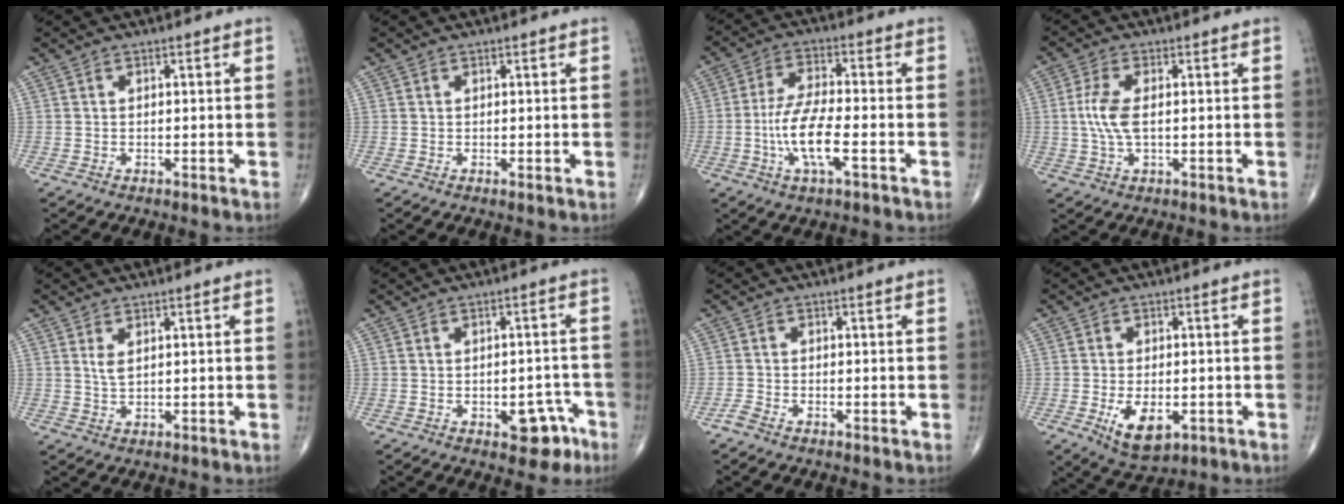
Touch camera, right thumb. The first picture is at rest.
{"total": 0.0}
{"total": 10.2, "force": [-3.0, 2.9, 9.3], "torque": [-0.192, 0.014, -0.058]}
{"total": 6.1, "force": [0.1, 2.7, 5.5], "torque": [-0.131, 0.003, -0.001]}
{"total": 2.1, "force": [0.8, 1.0, 1.7], "torque": [-0.032, -0.004, 0.021]}
{"total": 6.6, "force": [-3.2, 3.6, 4.5], "torque": [-0.029, 0.030, -0.033]}
{"total": 1.6, "force": [-1.3, 0.3, 0.8], "torque": [-0.027, 0.002, -0.030]}
{"total": 8.0, "force": [-2.4, 4.3, 6.3], "torque": [-0.097, -0.006, -0.027]}